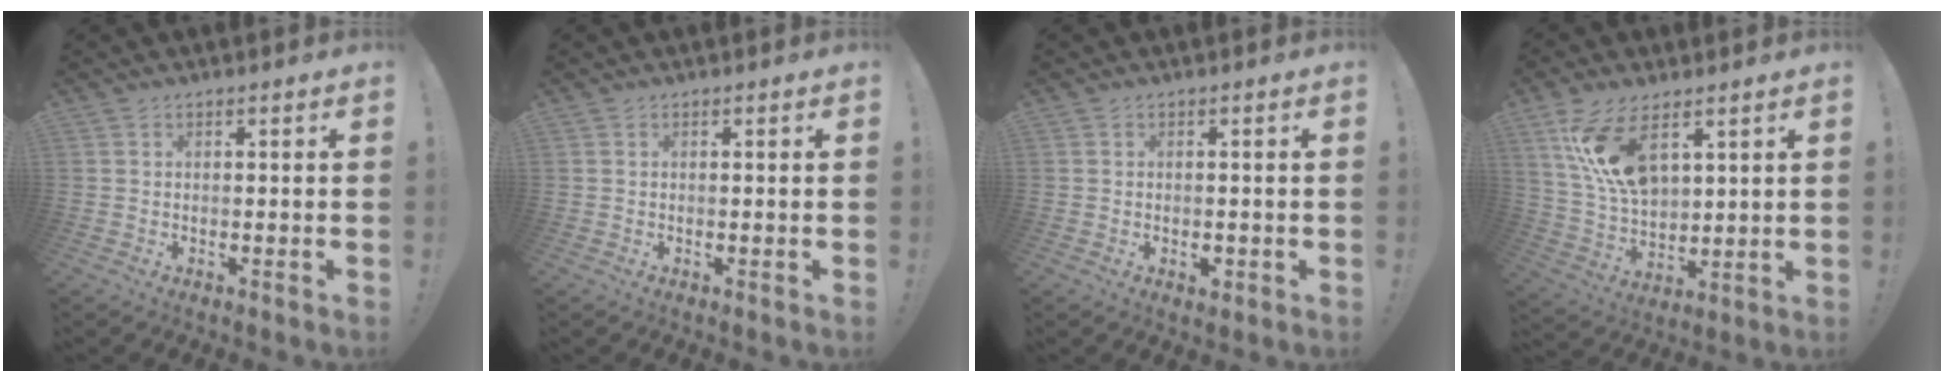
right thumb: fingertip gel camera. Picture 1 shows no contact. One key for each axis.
{"total": 0.0}
{"total": 1.7, "fx": -0.5, "fy": 1.2, "fz": 1.0, "tx": 0.003, "ty": -0.002, "tz": -0.010}
{"total": 14.5, "fx": 7.5, "fy": 7.5, "fz": 9.9, "tx": -0.196, "ty": -0.031, "tz": 0.142}